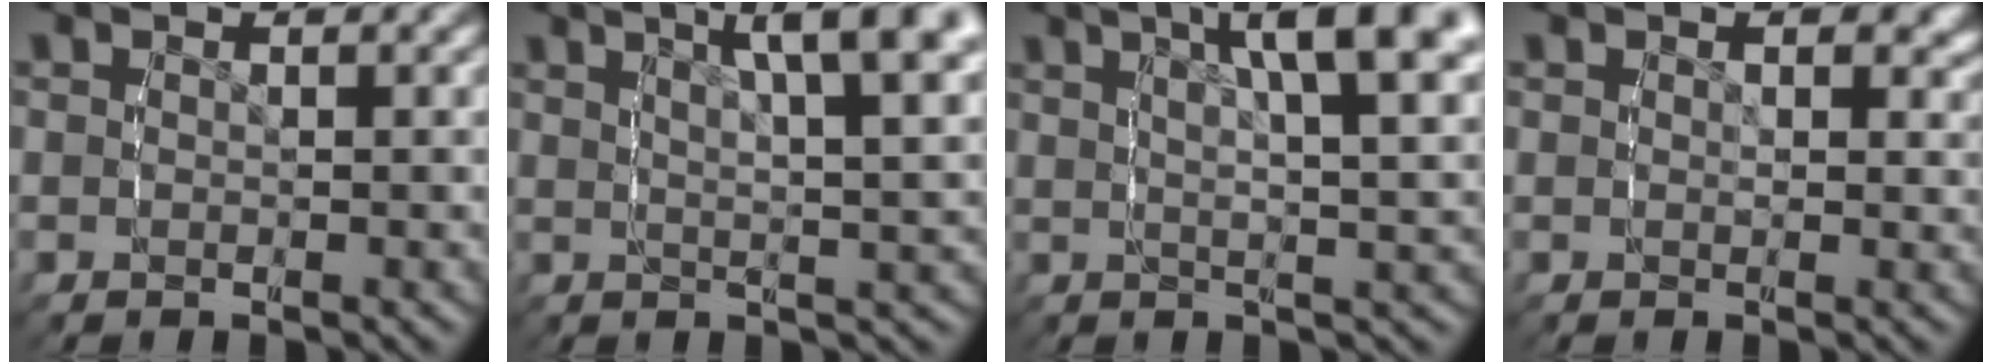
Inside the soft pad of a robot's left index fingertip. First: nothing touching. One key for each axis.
{"total": 8.4, "fx": 4.5, "fy": 2.2, "fz": 6.8, "tx": -0.085, "ty": 0.013, "tz": 0.065}
{"total": 10.0, "fx": 5.0, "fy": 3.1, "fz": 8.1, "tx": -0.100, "ty": 0.023, "tz": 0.068}
{"total": 1.4, "fx": 0.7, "fy": 0.6, "fz": 1.1, "tx": -0.009, "ty": -0.009, "tz": 0.015}